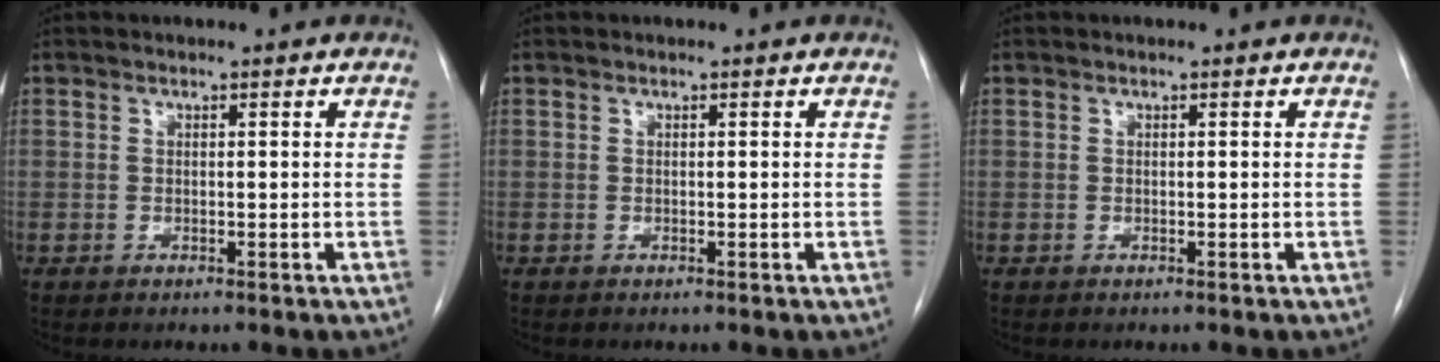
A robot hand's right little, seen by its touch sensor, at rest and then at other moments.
{"total": 0.0}
{"total": 0.0}